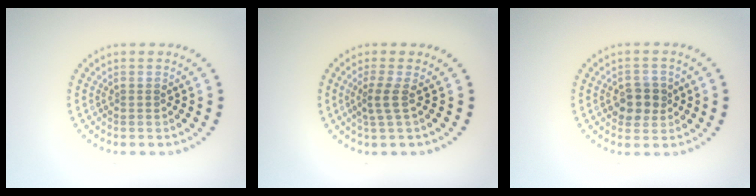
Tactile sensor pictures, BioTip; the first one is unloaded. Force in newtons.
{"total": 1.9, "press": 1.2, "slide": 1.5}
{"total": 2.8, "press": 2.7, "slide": 0.7}